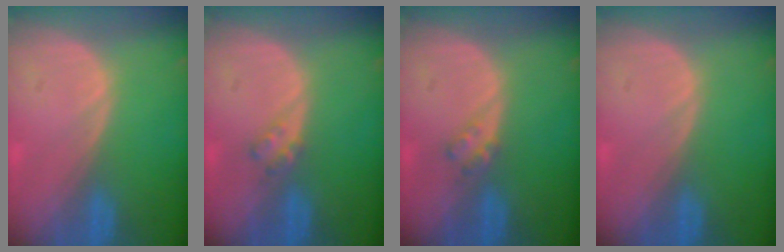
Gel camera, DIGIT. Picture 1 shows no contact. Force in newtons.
{"total": 2.0, "press": 2.0, "slide": 0.2}
{"total": 2.0, "press": 2.0, "slide": 0.2}
{"total": 0.0}